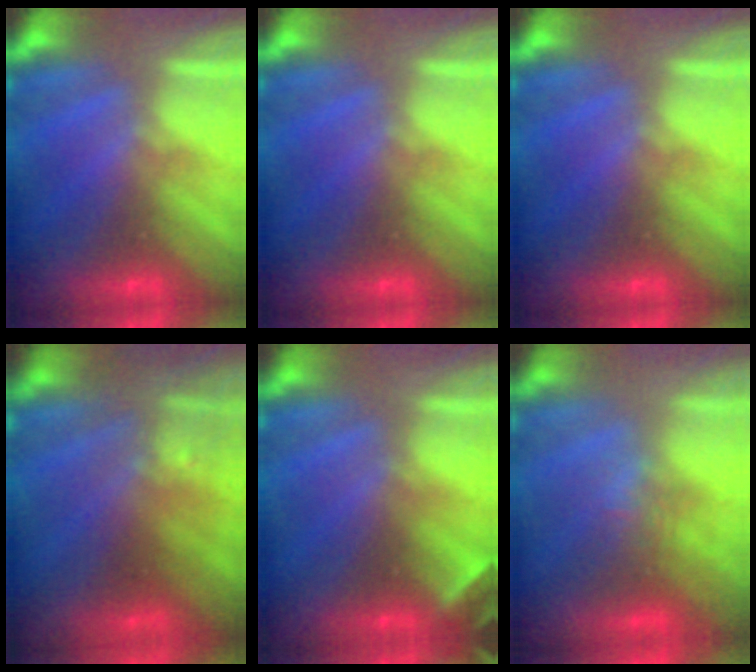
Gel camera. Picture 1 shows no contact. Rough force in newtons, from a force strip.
{"total": 0.0}
{"total": 0.0}
{"total": 3.0}
{"total": 2.0}
{"total": 2.6}